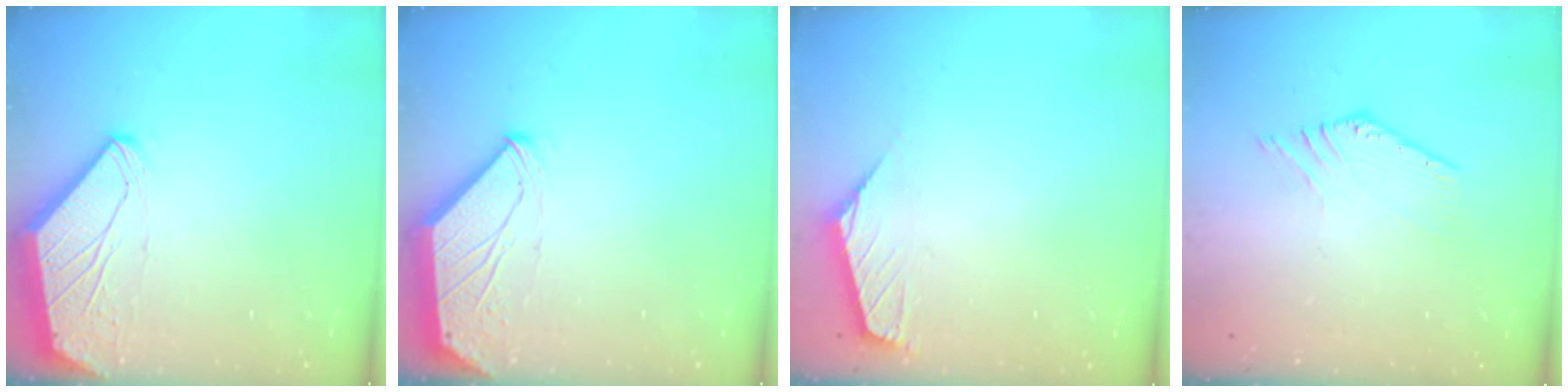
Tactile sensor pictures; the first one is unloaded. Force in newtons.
{"total": 0.0}
{"total": 1.3, "press": 1.2, "slide": 0.5}
{"total": 0.0}